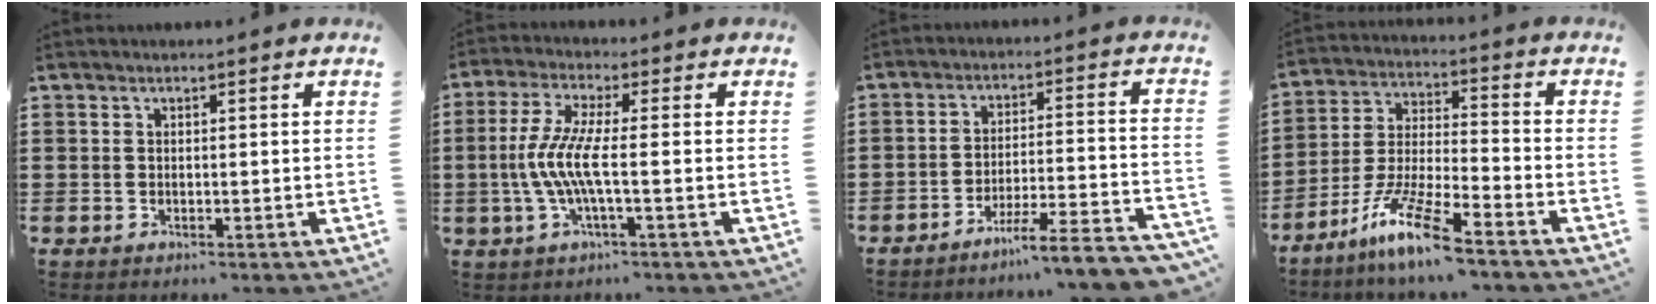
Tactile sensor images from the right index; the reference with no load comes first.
{"total": 7.2, "force": [-1.4, 0.8, 7.0], "torque": [-0.166, -0.020, -0.039]}
{"total": 6.8, "force": [-6.0, -0.3, 3.2], "torque": [-0.047, -0.005, -0.115]}
{"total": 10.8, "force": [-8.3, 0.4, 6.9], "torque": [-0.151, -0.001, -0.168]}